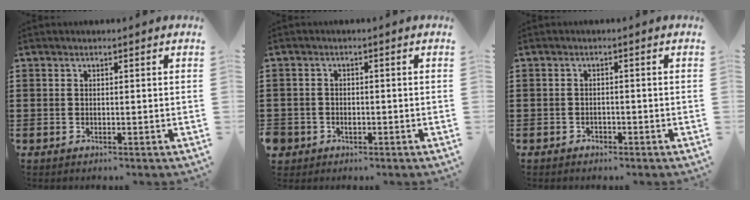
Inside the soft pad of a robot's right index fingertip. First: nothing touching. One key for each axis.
{"total": 1.5, "fx": -0.8, "fy": 1.2, "fz": 0.1, "tx": -0.006, "ty": 0.001, "tz": -0.021}
{"total": 1.0, "fx": -0.9, "fy": 0.5, "fz": 0.0, "tx": -0.003, "ty": 0.000, "tz": -0.020}